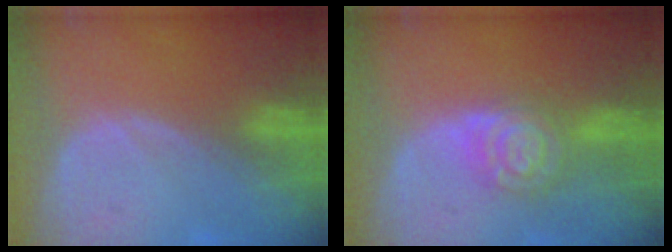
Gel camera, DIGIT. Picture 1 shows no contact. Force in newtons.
{"total": 6.6, "press": 6.6, "slide": 0.4}